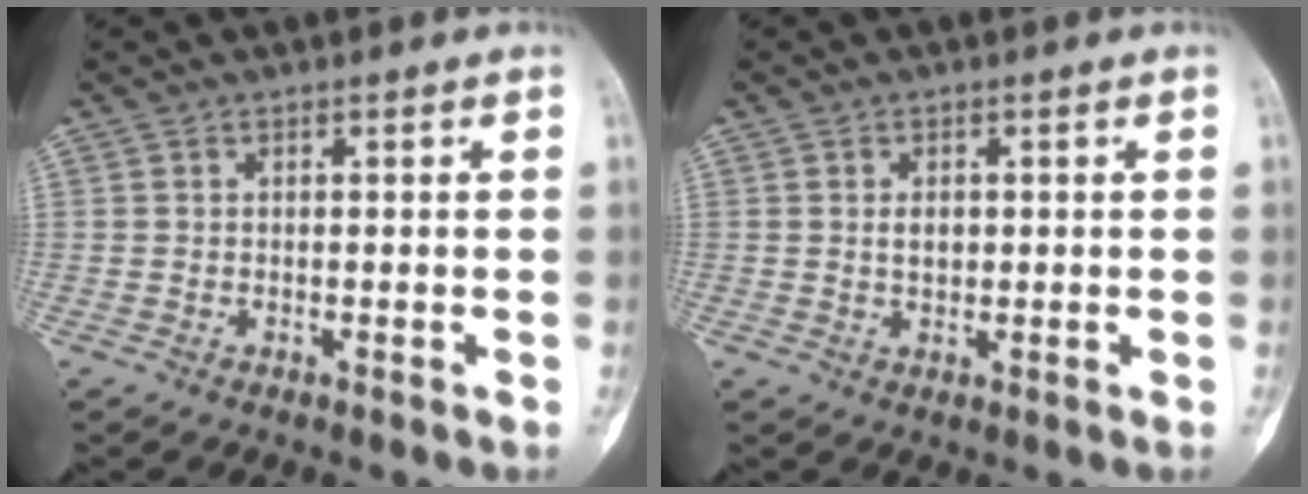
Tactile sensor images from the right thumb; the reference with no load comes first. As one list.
[{"total": 2.2, "force": [0.4, 1.5, 1.6], "torque": [-0.016, -0.001, 0.007]}]